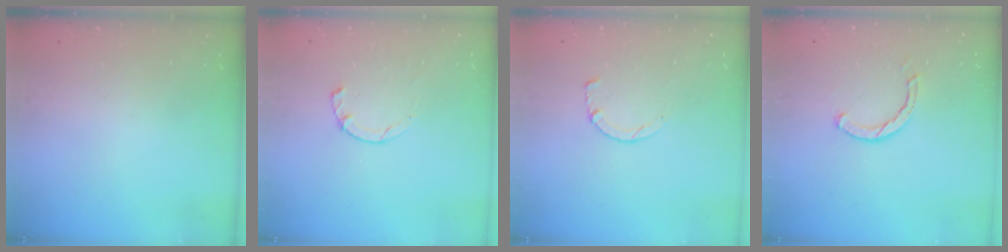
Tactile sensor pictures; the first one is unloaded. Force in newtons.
{"total": 2.3, "press": 2.3, "slide": 0.4}
{"total": 2.5, "press": 2.5, "slide": 0.3}
{"total": 2.5, "press": 2.5, "slide": 0.1}